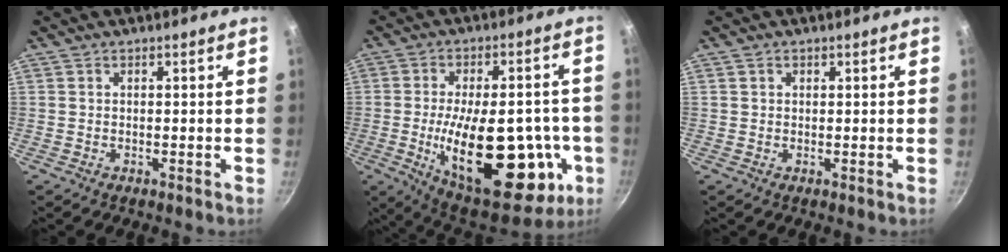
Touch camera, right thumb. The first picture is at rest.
{"total": 28.3, "force": [-6.2, 13.5, 24.1], "torque": [-0.326, 0.005, -0.072]}
{"total": 0.9, "force": [0.4, 0.7, 0.3], "torque": [-0.001, 0.002, 0.006]}